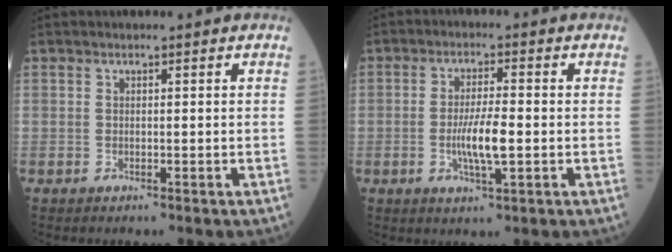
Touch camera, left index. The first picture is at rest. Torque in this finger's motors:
{"motor_torque": [0.69, -0.01, 0.40, 0.12]}